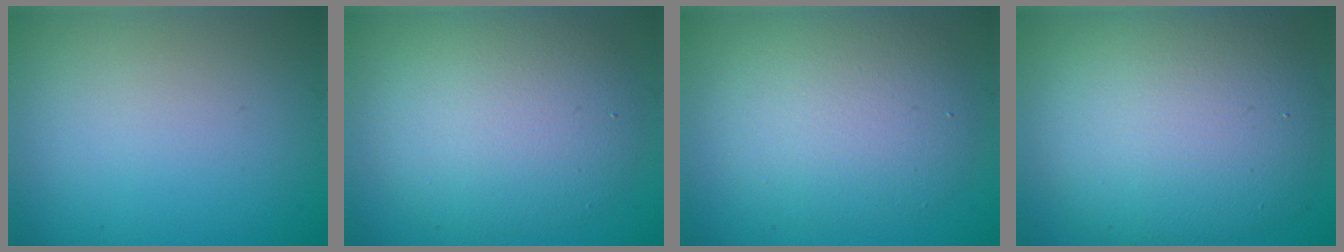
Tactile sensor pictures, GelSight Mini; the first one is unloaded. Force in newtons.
{"total": 7.1, "press": 7.1, "slide": 0.5}
{"total": 6.1, "press": 6.1, "slide": 0.1}
{"total": 10.3, "press": 10.2, "slide": 0.6}